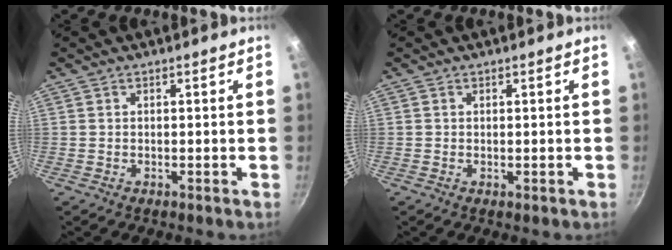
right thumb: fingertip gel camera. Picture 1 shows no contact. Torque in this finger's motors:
{"motor_torque": [0.58, 0.12, -0.32, -0.19, 0.04]}